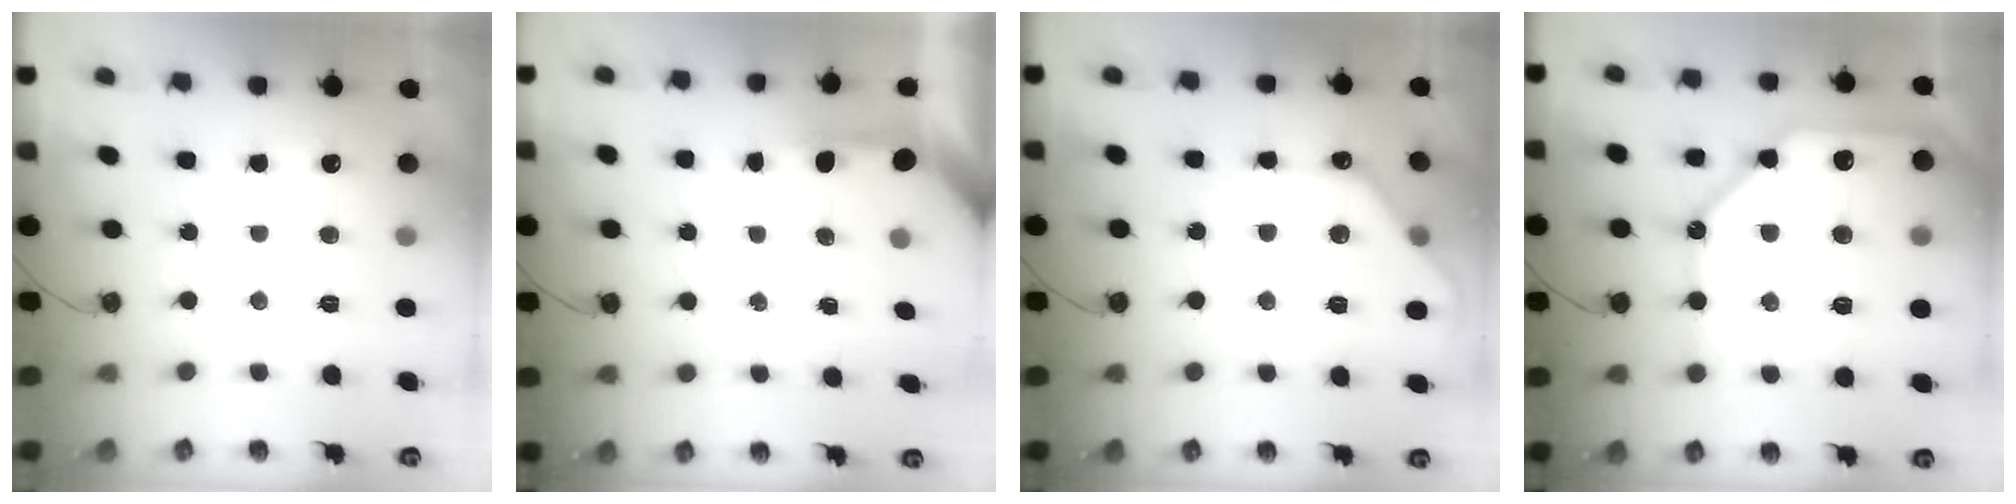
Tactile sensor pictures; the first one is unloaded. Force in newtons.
{"total": 3.5, "press": 3.5, "slide": 0.4}
{"total": 10.9, "press": 10.9, "slide": 0.7}
{"total": 20.4, "press": 20.2, "slide": 2.5}